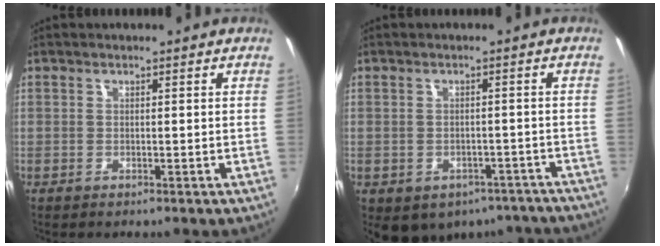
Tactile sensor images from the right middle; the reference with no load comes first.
{"total": 13.9, "force": [-9.8, 8.3, 5.4], "torque": [-0.111, -0.003, -0.101]}